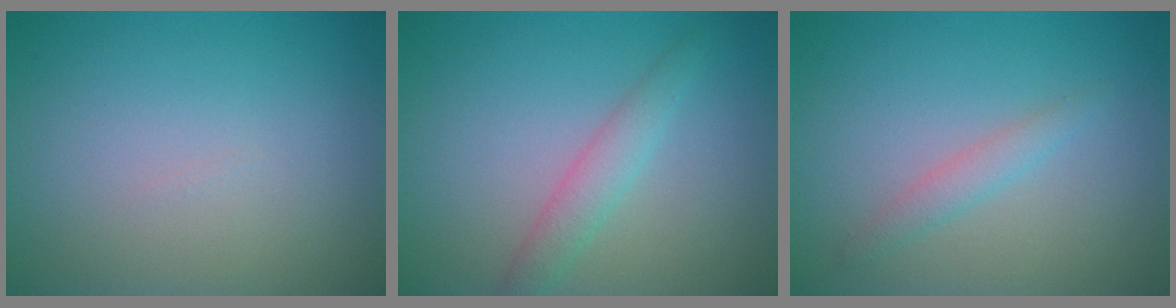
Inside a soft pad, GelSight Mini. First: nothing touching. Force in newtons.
{"total": 2.2, "press": 2.2, "slide": 0.0}
{"total": 1.5, "press": 1.5, "slide": 0.0}